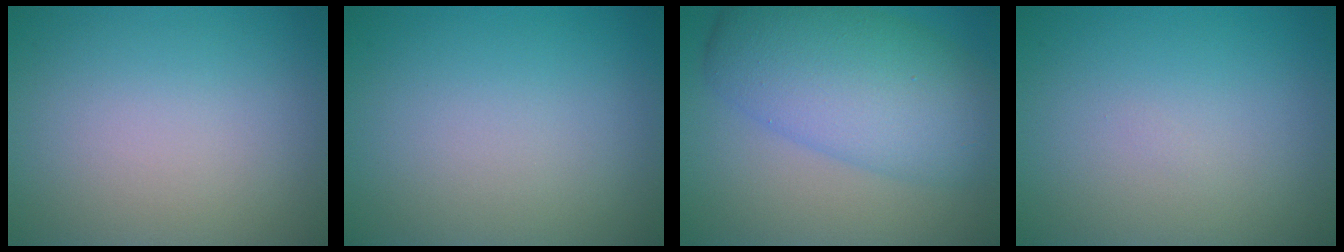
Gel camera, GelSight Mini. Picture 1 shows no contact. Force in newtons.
{"total": 0.0}
{"total": 8.2, "press": 8.2, "slide": 0.1}
{"total": 0.0}